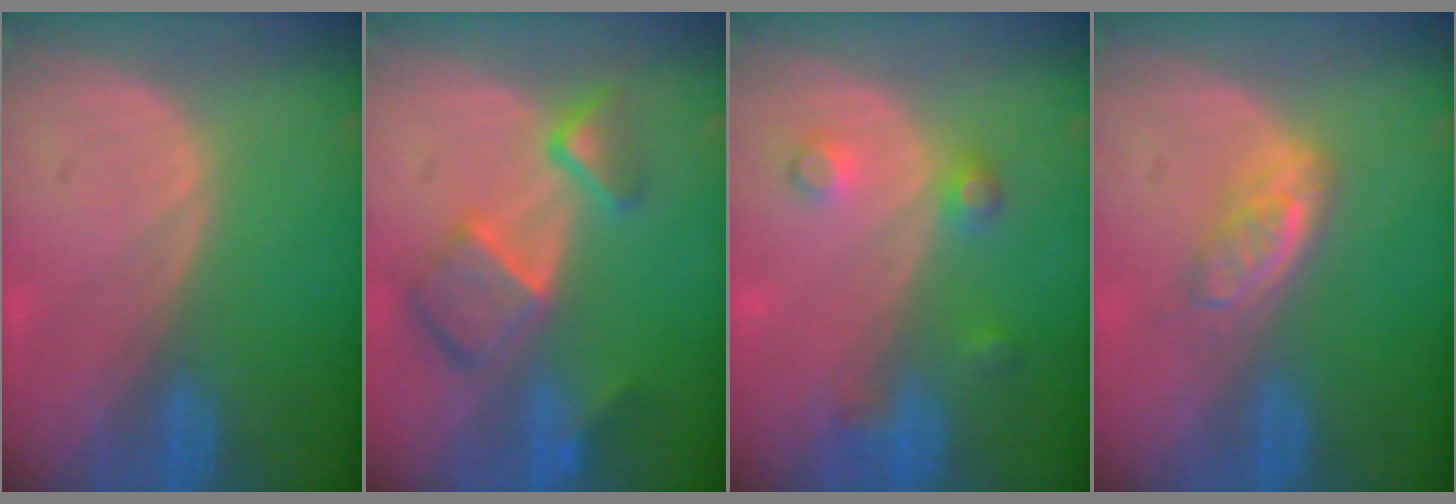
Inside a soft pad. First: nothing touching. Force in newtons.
{"total": 7.9, "press": 6.9, "slide": 3.9}
{"total": 3.6, "press": 3.6, "slide": 0.2}
{"total": 3.8, "press": 3.8, "slide": 0.2}